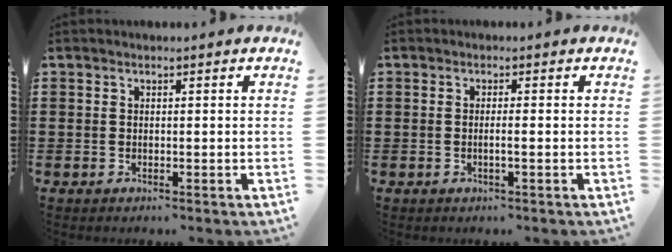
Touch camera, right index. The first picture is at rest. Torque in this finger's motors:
{"motor_torque": [-0.38, 0.31, -0.02, 0.00]}